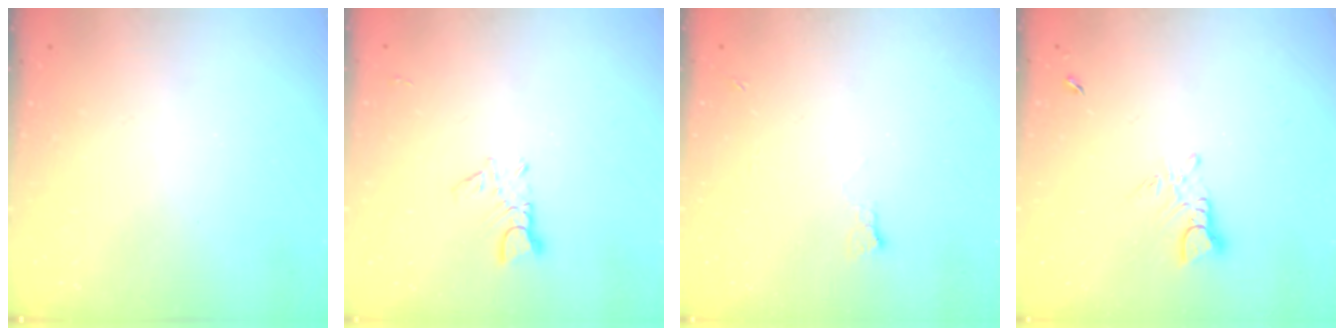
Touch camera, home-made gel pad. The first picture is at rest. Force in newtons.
{"total": 2.5, "press": 2.4, "slide": 0.4}
{"total": 2.9, "press": 2.9, "slide": 0.5}
{"total": 3.0, "press": 2.9, "slide": 0.4}